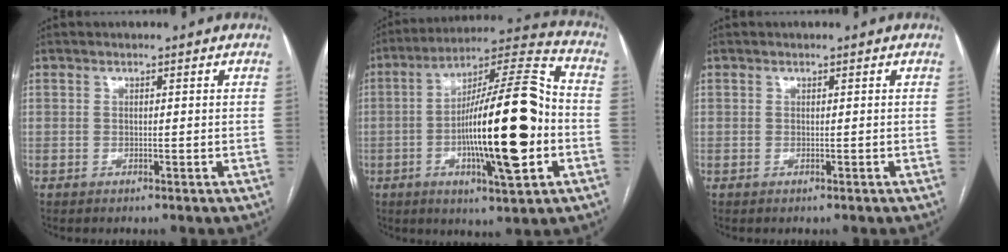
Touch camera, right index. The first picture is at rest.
{"total": 20.6, "force": [-3.7, 2.8, 20.0], "torque": [-0.327, 0.013, -0.059]}
{"total": 0.0}